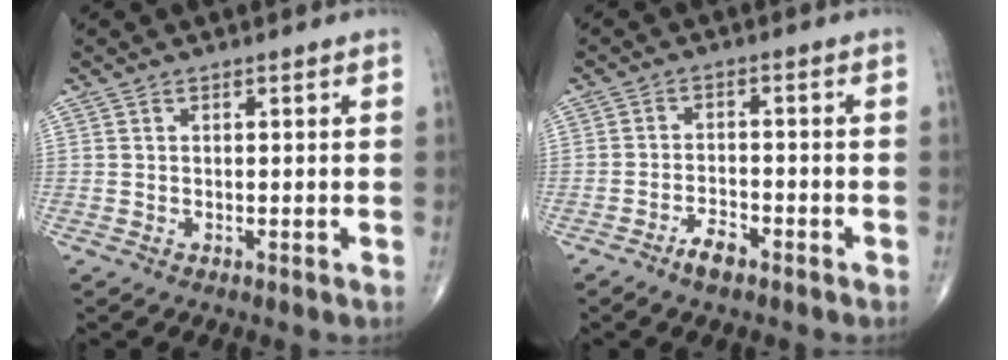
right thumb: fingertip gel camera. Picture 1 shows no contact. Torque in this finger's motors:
{"motor_torque": [0.02, 0.21, 0.13, 0.10, 0.07]}